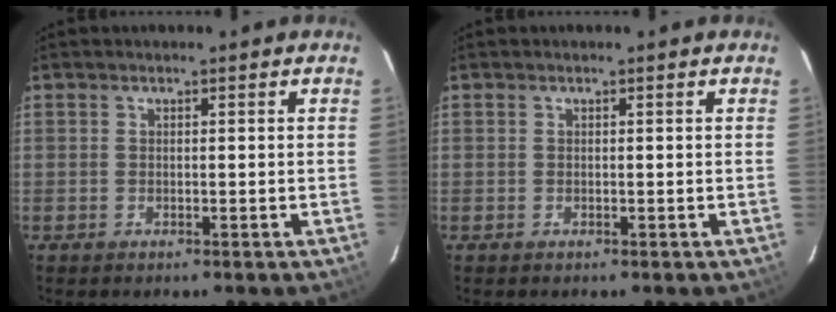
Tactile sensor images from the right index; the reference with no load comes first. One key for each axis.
{"total": 0.0}